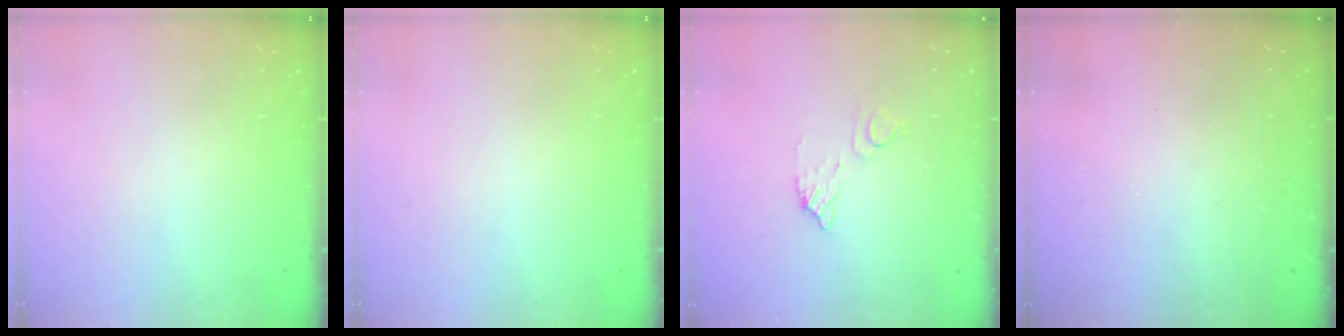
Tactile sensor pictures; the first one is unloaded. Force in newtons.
{"total": 0.0}
{"total": 6.2, "press": 6.2, "slide": 0.3}
{"total": 3.0, "press": 3.0, "slide": 0.3}